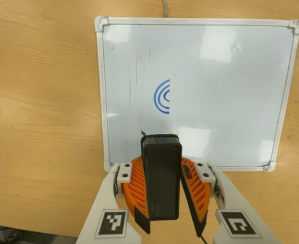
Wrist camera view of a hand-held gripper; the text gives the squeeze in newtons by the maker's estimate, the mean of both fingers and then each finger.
{"total": 8.9, "left": 8.9, "right": 8.8}